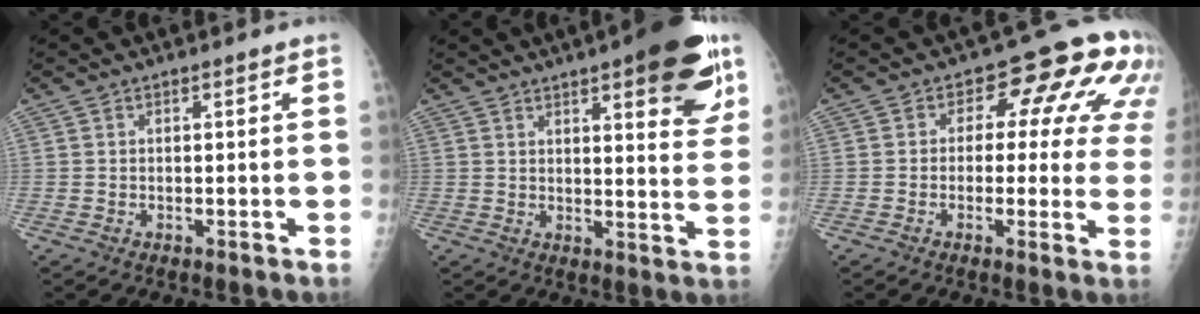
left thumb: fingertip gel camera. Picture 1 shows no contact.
{"total": 16.9, "force": [9.0, 5.0, 13.4], "torque": [-0.137, -0.037, 0.112]}
{"total": 14.0, "force": [4.1, 7.9, 10.8], "torque": [-0.074, 0.011, 0.035]}